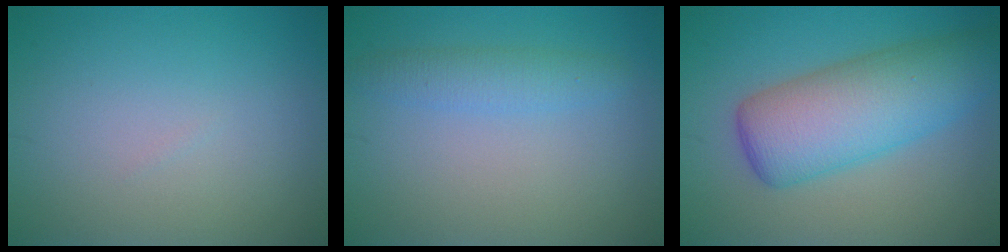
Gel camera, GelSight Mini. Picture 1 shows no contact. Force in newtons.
{"total": 2.3, "press": 2.3, "slide": 0.2}
{"total": 8.2, "press": 8.2, "slide": 0.3}